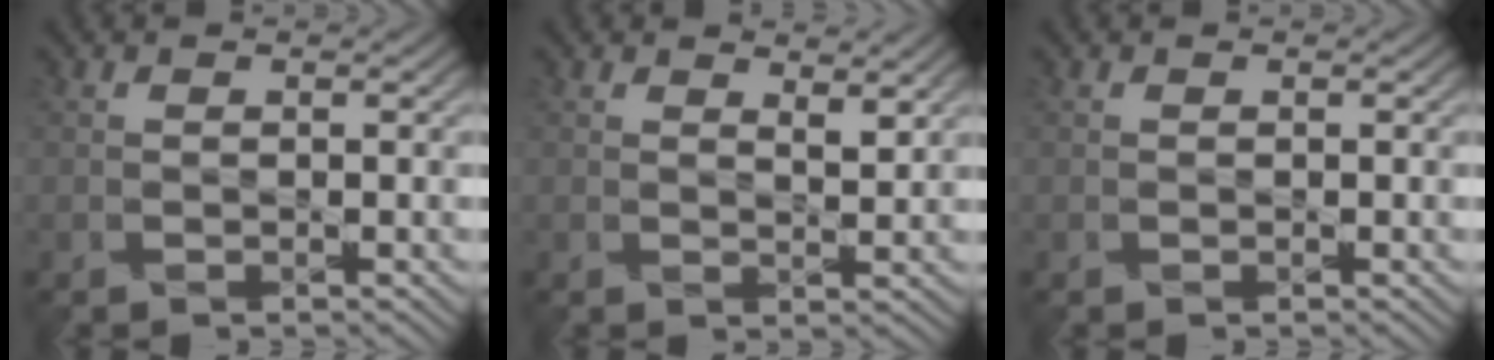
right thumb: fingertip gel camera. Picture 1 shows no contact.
{"total": 3.1, "force": [2.6, 0.8, 1.3], "torque": [-0.024, -0.002, 0.049]}
{"total": 0.0}